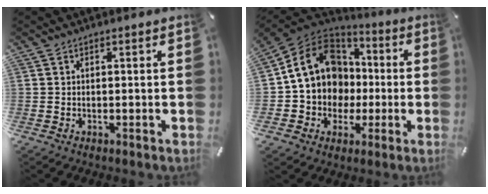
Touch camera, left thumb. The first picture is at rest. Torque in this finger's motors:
{"motor_torque": [0.46, 2.43, 1.37, 0.83, 0.23]}